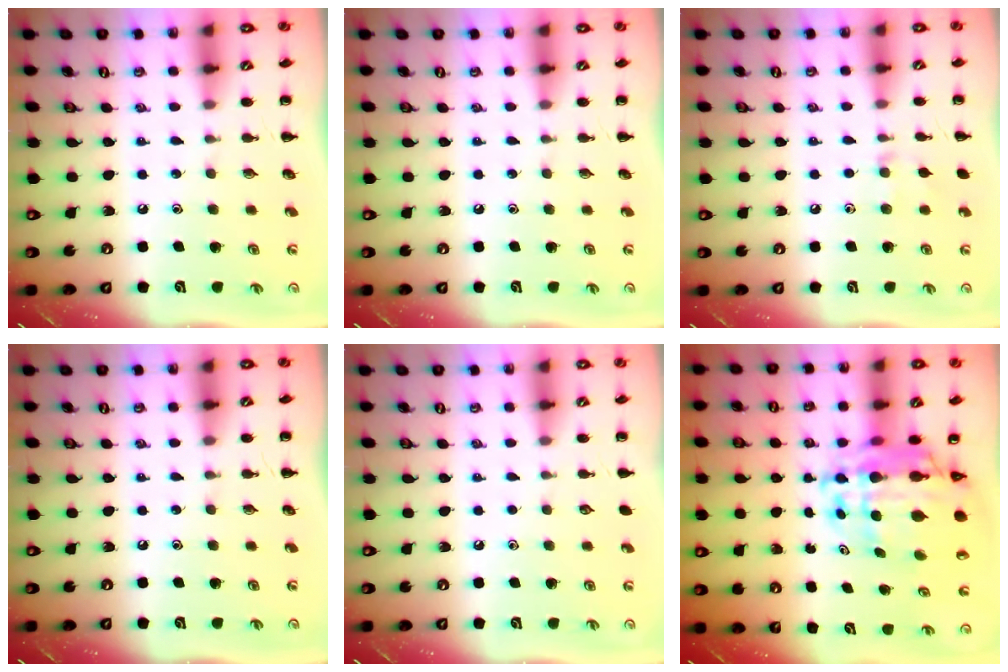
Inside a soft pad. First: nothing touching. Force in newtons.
{"total": 0.0}
{"total": 6.6, "press": 6.3, "slide": 2.0}
{"total": 0.0}
{"total": 0.0}
{"total": 13.9, "press": 13.2, "slide": 4.4}